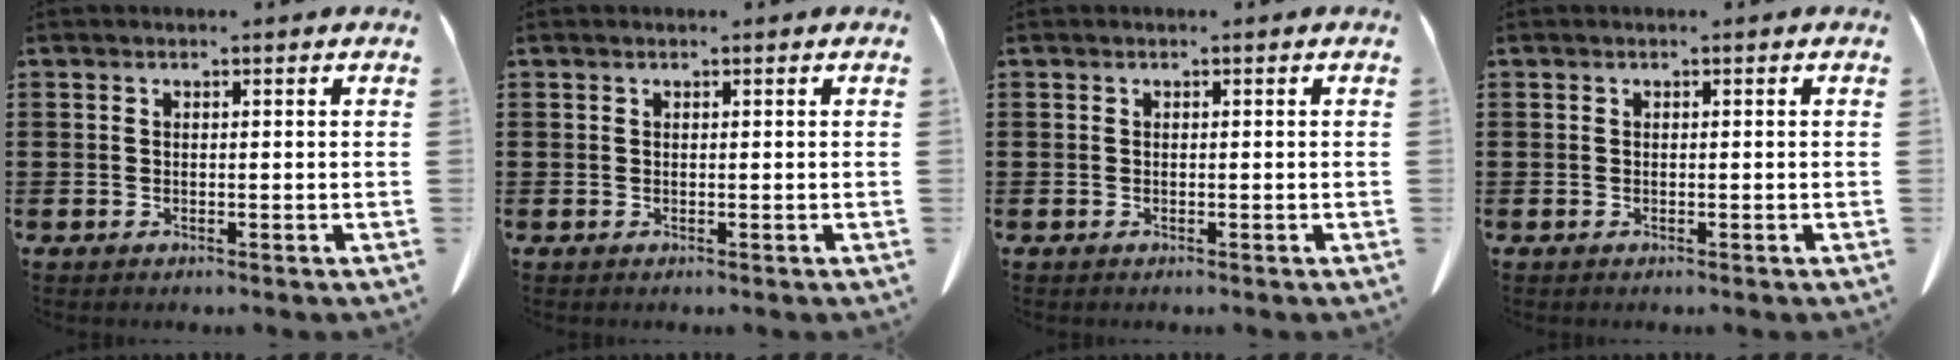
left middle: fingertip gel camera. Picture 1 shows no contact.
{"total": 0.0}
{"total": 0.0}
{"total": 0.0}